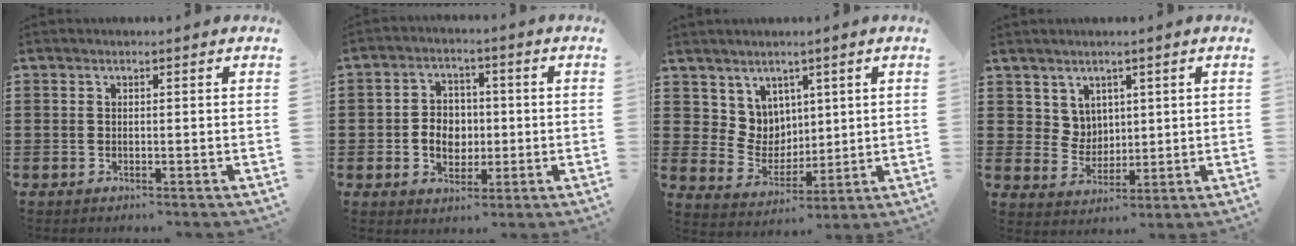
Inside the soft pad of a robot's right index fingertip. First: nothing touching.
{"total": 5.0, "force": [-0.5, 4.3, 2.4], "torque": [-0.049, 0.009, -0.013]}
{"total": 6.5, "force": [3.7, 5.2, 0.3], "torque": [-0.041, -0.008, 0.074]}
{"total": 4.5, "force": [2.8, 3.6, 0.5], "torque": [-0.029, 0.006, 0.053]}